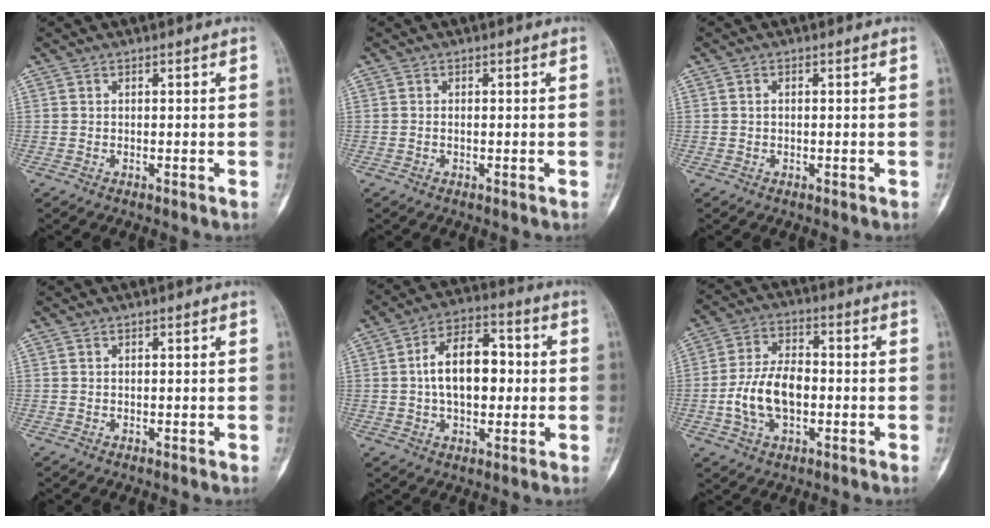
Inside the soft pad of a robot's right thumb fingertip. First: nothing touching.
{"total": 0.7, "force": [-0.2, 0.4, 0.5], "torque": [-0.009, 0.003, -0.005]}
{"total": 1.0, "force": [-0.1, 0.8, 0.6], "torque": [-0.006, 0.002, -0.004]}
{"total": 0.0}
{"total": 13.2, "force": [0.4, 8.1, 10.5], "torque": [-0.145, 0.028, 0.001]}
{"total": 11.4, "force": [-2.1, 6.9, 8.8], "torque": [-0.159, 0.024, -0.042]}